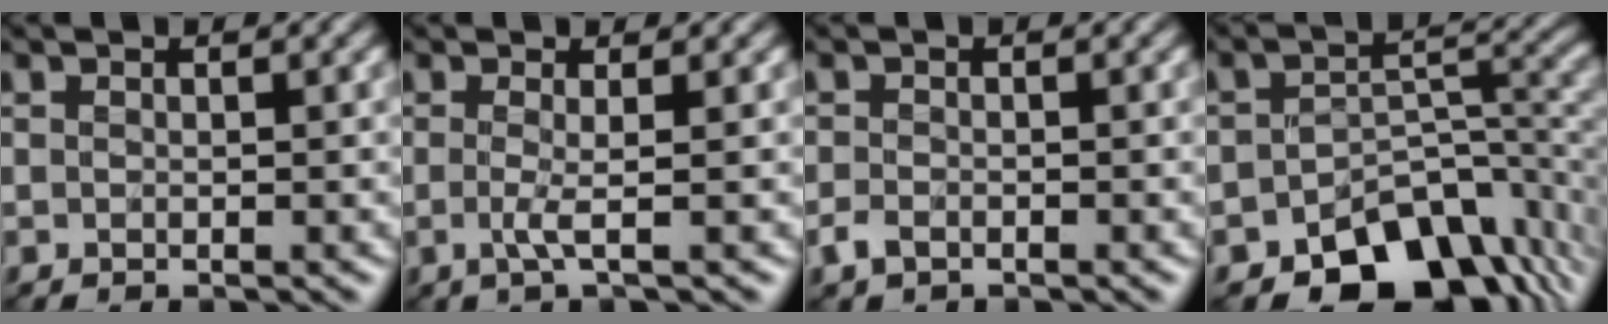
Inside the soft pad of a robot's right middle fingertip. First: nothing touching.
{"total": 1.4, "force": [-0.3, 0.0, 1.4], "torque": [-0.034, -0.006, -0.008]}
{"total": 1.1, "force": [-0.8, 0.7, 0.4], "torque": [-0.008, 0.000, -0.016]}
{"total": 9.2, "force": [-6.1, 5.1, 4.7], "torque": [-0.044, -0.012, -0.099]}